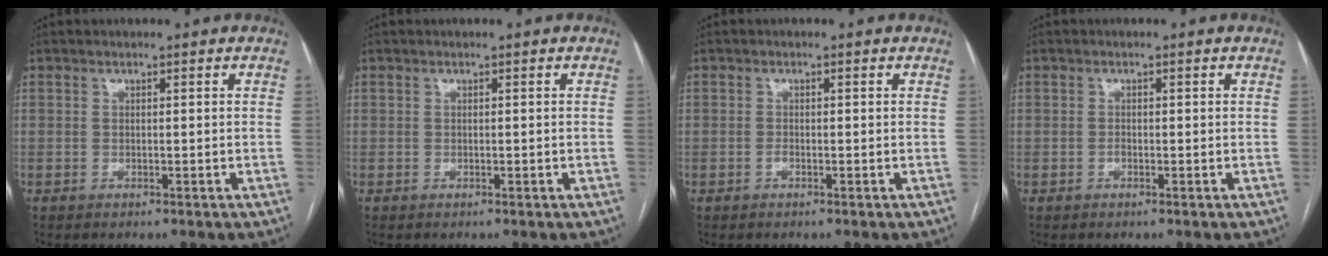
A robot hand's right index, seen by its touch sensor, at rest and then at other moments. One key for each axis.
{"total": 0.0}
{"total": 0.6, "fx": -0.3, "fy": 0.3, "fz": 0.4, "tx": -0.004, "ty": 0.002, "tz": -0.007}
{"total": 0.5, "fx": -0.3, "fy": 0.3, "fz": 0.3, "tx": -0.002, "ty": 0.002, "tz": -0.007}